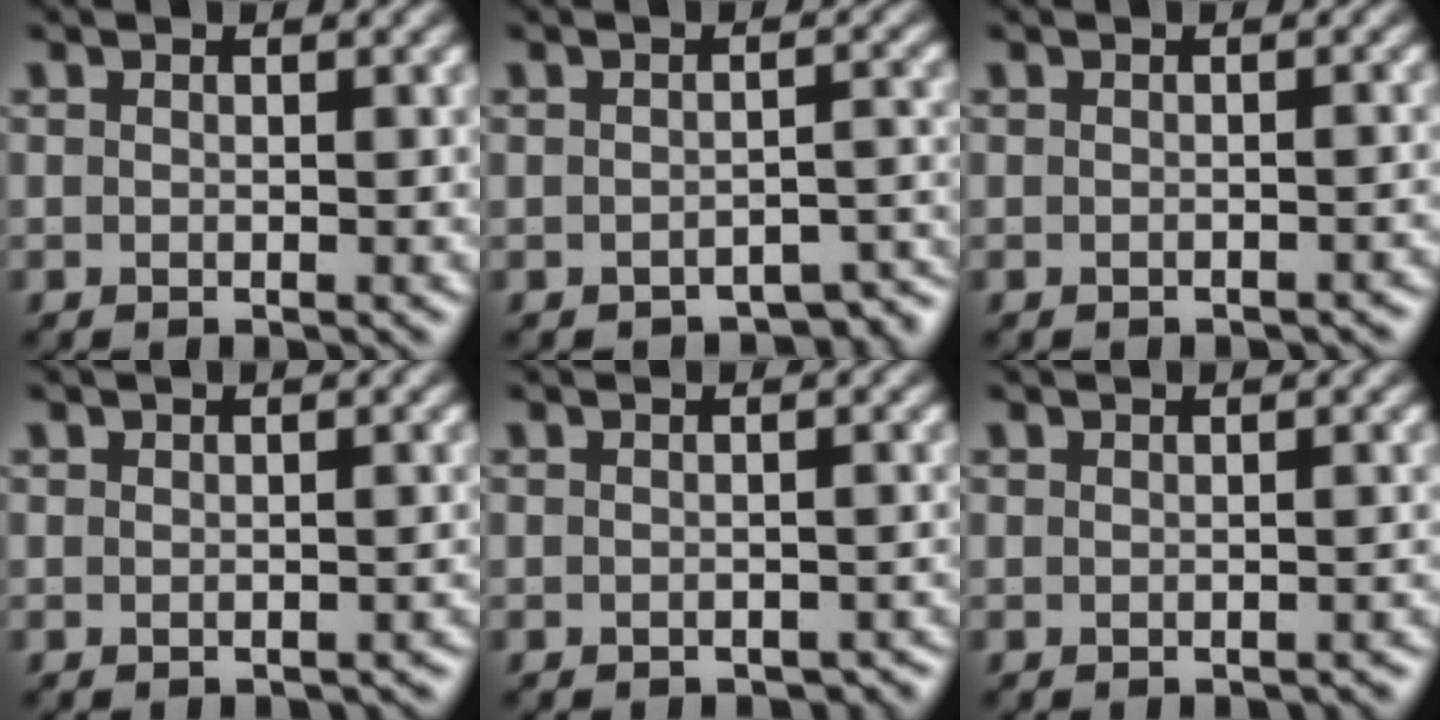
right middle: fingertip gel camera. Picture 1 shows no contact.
{"total": 3.8, "force": [-3.0, 1.6, 1.6], "torque": [-0.010, -0.010, -0.031]}
{"total": 0.7, "force": [-0.7, 0.3, 0.1], "torque": [0.000, -0.005, -0.005]}
{"total": 0.8, "force": [-0.4, 0.7, 0.0], "torque": [0.009, -0.008, -0.006]}
{"total": 1.4, "force": [-1.1, 0.8, 0.5], "torque": [-0.003, -0.006, -0.009]}
{"total": 0.6, "force": [-0.5, 0.2, 0.1], "torque": [0.001, -0.006, -0.004]}